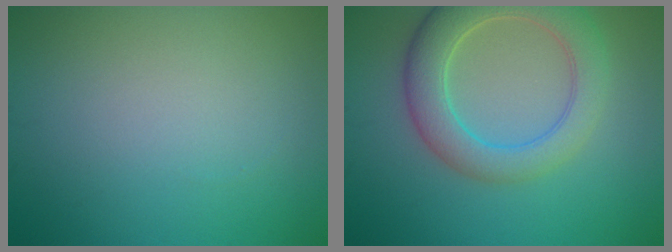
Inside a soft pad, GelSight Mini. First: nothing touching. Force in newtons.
{"total": 6.3, "press": 6.3, "slide": 0.5}